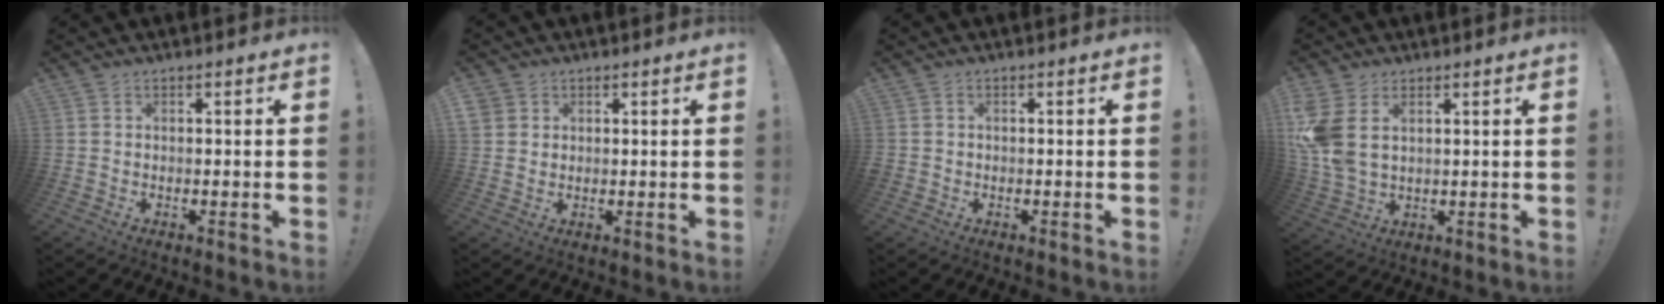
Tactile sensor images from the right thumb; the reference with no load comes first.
{"total": 3.6, "force": [1.9, 3.0, 0.6], "torque": [-0.005, -0.006, 0.035]}
{"total": 1.0, "force": [-0.4, 0.9, 0.1], "torque": [-0.002, 0.003, -0.007]}
{"total": 9.0, "force": [3.2, 5.8, 6.2], "torque": [-0.127, -0.018, 0.063]}